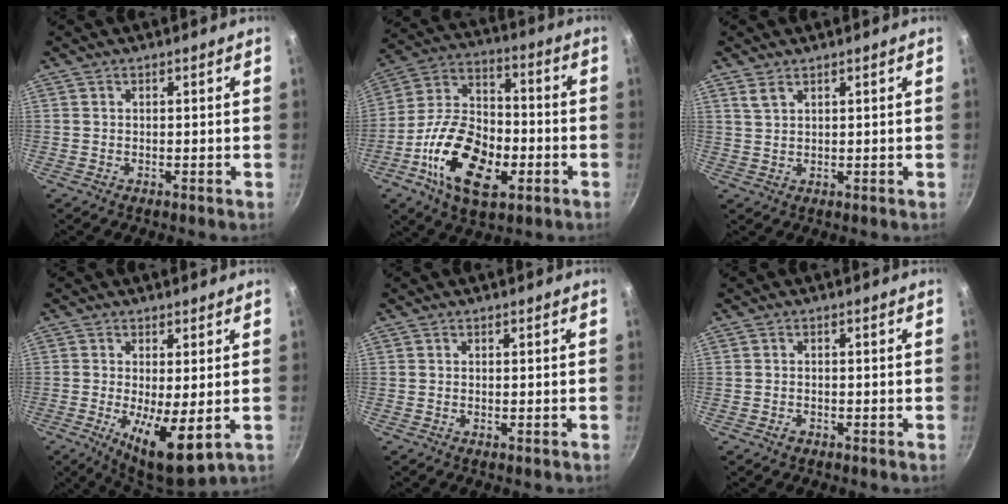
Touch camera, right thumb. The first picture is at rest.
{"total": 20.6, "force": [-6.8, 11.5, 15.6], "torque": [-0.266, 0.033, -0.131]}
{"total": 2.3, "force": [1.5, 1.1, 1.4], "torque": [-0.025, -0.006, 0.032]}
{"total": 10.3, "force": [-1.6, 3.1, 9.7], "torque": [-0.158, -0.016, -0.014]}
{"total": 0.0}
{"total": 1.2, "force": [-0.8, 0.8, 0.6], "torque": [-0.013, 0.006, -0.014]}